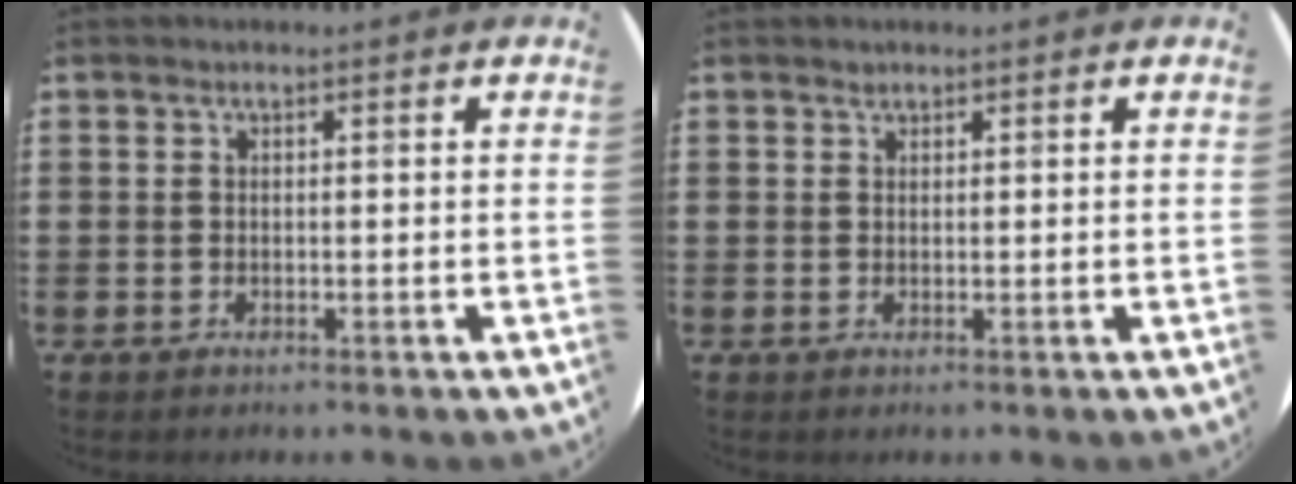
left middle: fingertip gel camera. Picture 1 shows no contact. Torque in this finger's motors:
{"motor_torque": [0.12, -0.12, -0.01, 0.00]}